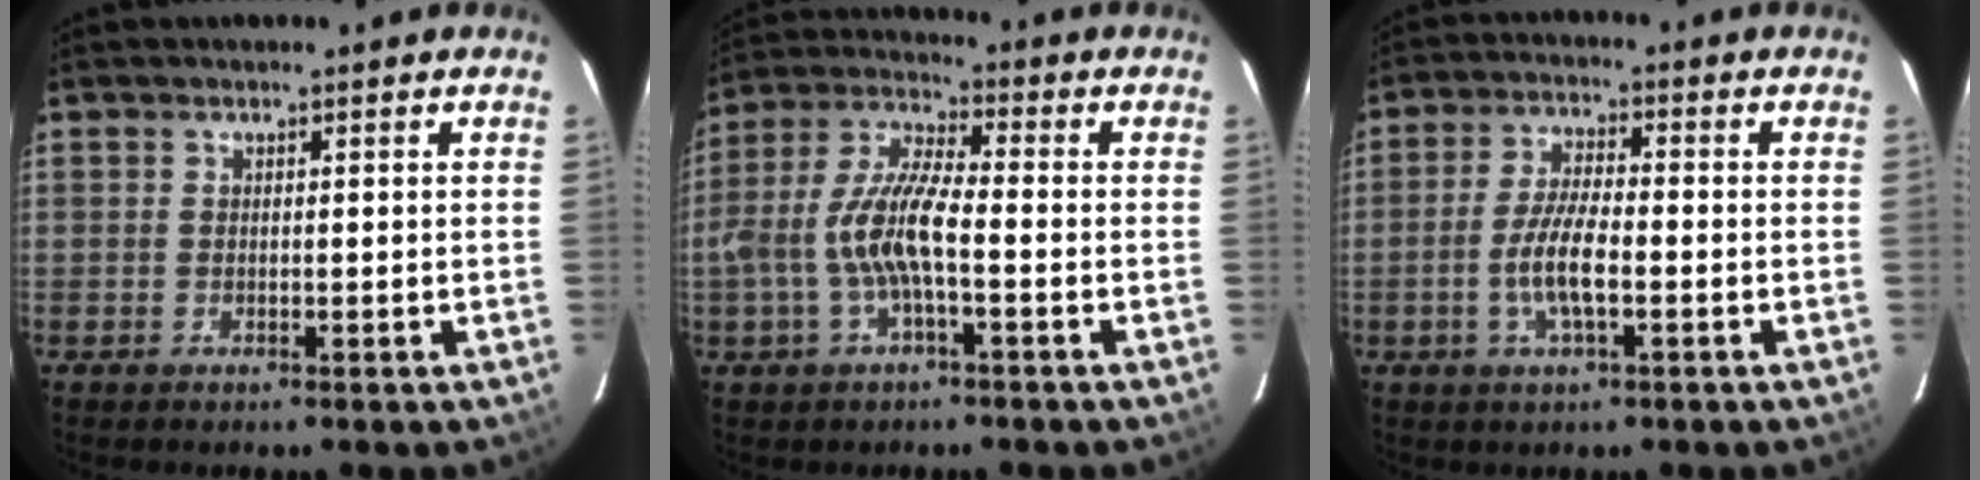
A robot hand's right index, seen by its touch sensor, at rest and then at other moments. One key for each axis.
{"total": 10.5, "fx": -2.3, "fy": 3.1, "fz": 9.8, "tx": -0.208, "ty": 0.006, "tz": -0.043}
{"total": 7.2, "fx": -2.2, "fy": 1.8, "fz": 6.6, "tx": -0.134, "ty": -0.001, "tz": -0.044}